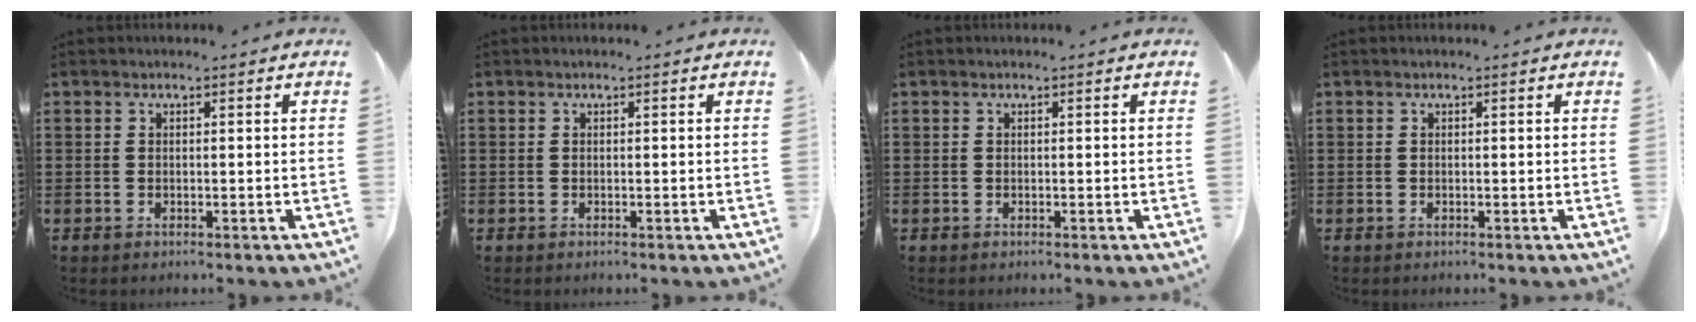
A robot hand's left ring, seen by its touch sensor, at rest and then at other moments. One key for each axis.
{"total": 0.0}
{"total": 0.0}
{"total": 0.0}